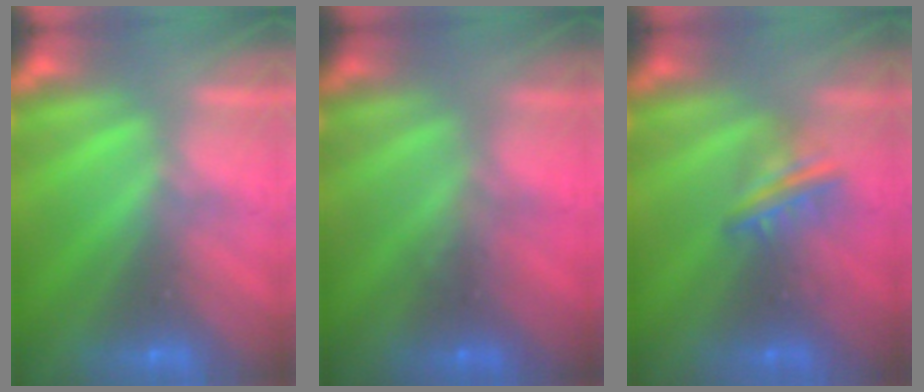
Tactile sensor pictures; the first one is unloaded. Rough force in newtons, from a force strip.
{"total": 1.3}
{"total": 2.8}